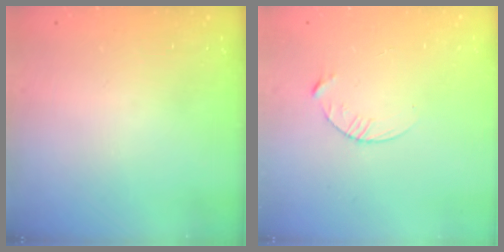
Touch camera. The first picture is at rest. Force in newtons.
{"total": 3.7, "press": 3.7, "slide": 0.4}